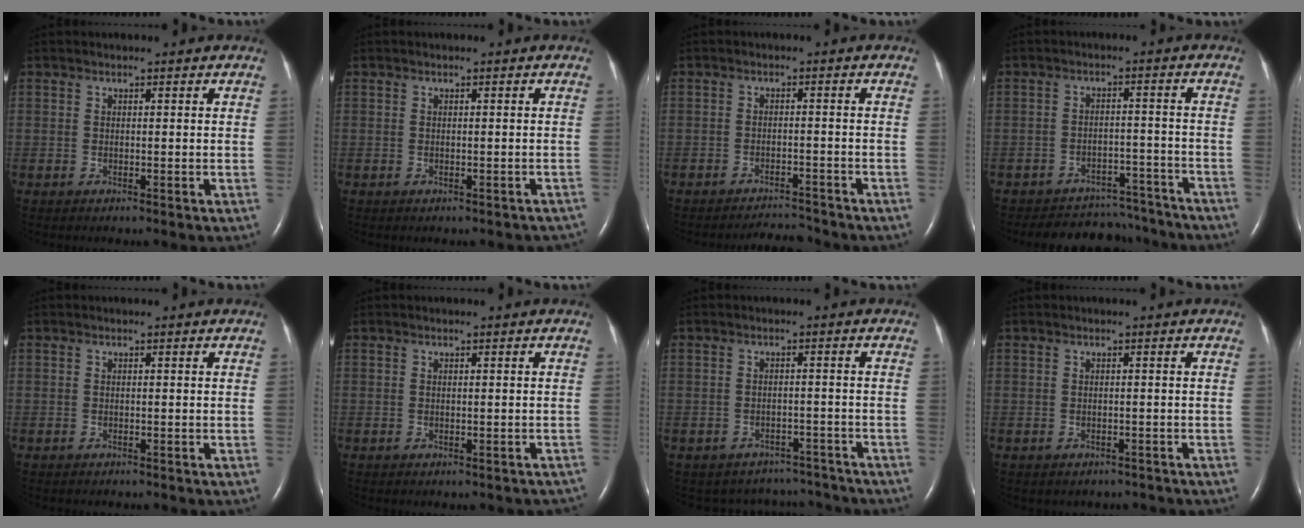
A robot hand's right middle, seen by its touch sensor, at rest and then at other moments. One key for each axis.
{"total": 2.8, "fx": -2.3, "fy": 1.3, "fz": 0.9, "tx": -0.001, "ty": 0.009, "tz": -0.019}
{"total": 3.8, "fx": -3.8, "fy": -0.1, "fz": -0.3, "tx": 0.000, "ty": -0.005, "tz": -0.060}
{"total": 11.7, "fx": -11.1, "fy": 3.6, "fz": 1.1, "tx": -0.009, "ty": 0.019, "tz": -0.140}
{"total": 0.8, "fx": -0.7, "fy": 0.3, "fz": 0.3, "tx": -0.013, "ty": -0.001, "tz": -0.008}
{"total": 2.4, "fx": -1.9, "fy": 1.2, "fz": 0.8, "tx": -0.002, "ty": 0.008, "tz": -0.016}
{"total": 8.5, "fx": -7.8, "fy": 3.5, "fz": -0.2, "tx": 0.005, "ty": 0.027, "tz": -0.086}
{"total": 3.1, "fx": -2.6, "fy": 1.7, "fz": 0.4, "tx": -0.009, "ty": 0.009, "tz": -0.029}